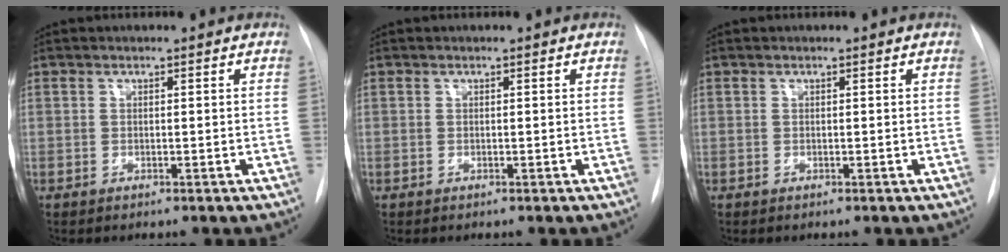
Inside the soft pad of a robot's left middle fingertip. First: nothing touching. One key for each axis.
{"total": 0.0}
{"total": 0.0}